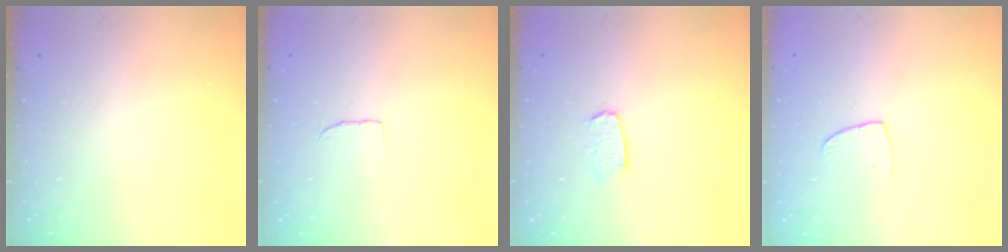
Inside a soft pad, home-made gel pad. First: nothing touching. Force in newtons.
{"total": 4.4, "press": 4.3, "slide": 0.4}
{"total": 5.8, "press": 5.8, "slide": 0.4}
{"total": 4.2, "press": 4.2, "slide": 0.3}